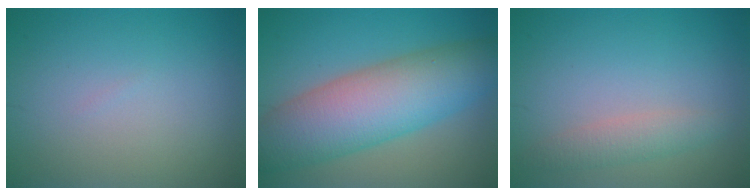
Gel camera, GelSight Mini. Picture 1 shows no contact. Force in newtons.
{"total": 9.9, "press": 9.9, "slide": 0.6}
{"total": 2.0, "press": 2.0, "slide": 0.1}